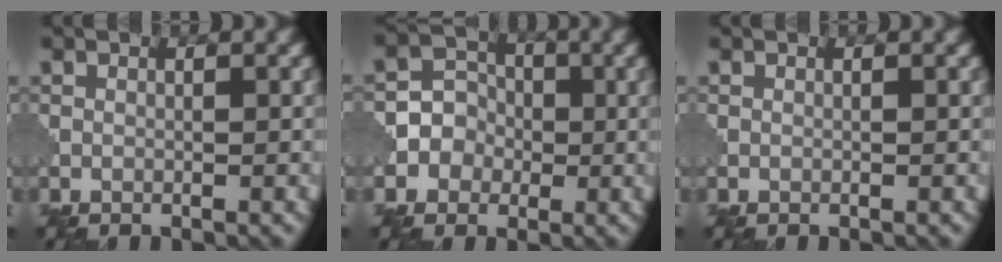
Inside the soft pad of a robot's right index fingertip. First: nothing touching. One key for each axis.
{"total": 4.5, "fx": -1.0, "fy": 4.2, "fz": 1.1, "tx": 0.001, "ty": 0.021, "tz": -0.032}
{"total": 0.0}